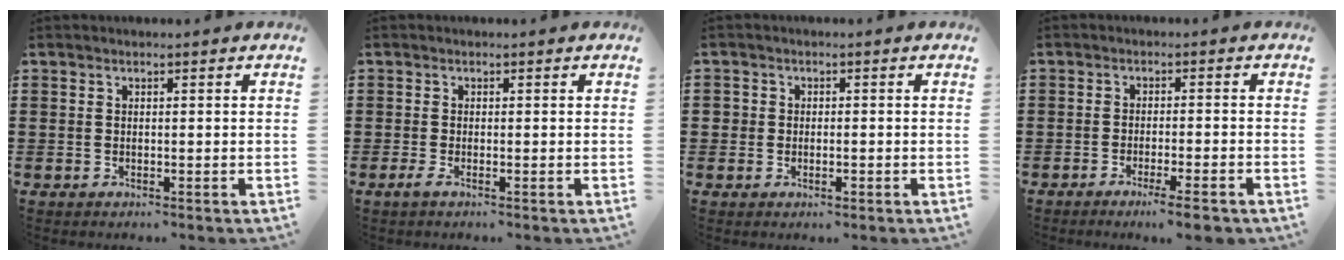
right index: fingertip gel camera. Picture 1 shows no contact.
{"total": 1.1, "force": [-0.4, 0.1, 1.0], "torque": [-0.026, -0.007, -0.010]}
{"total": 1.4, "force": [-0.5, 1.1, 0.7], "torque": [-0.016, 0.001, -0.011]}
{"total": 4.1, "force": [-3.0, 0.0, 2.7], "torque": [-0.043, -0.009, -0.054]}